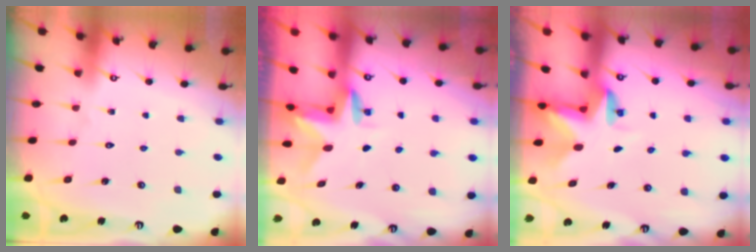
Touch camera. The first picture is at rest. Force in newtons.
{"total": 3.1, "press": 3.0, "slide": 0.2}
{"total": 3.2, "press": 3.2, "slide": 0.3}